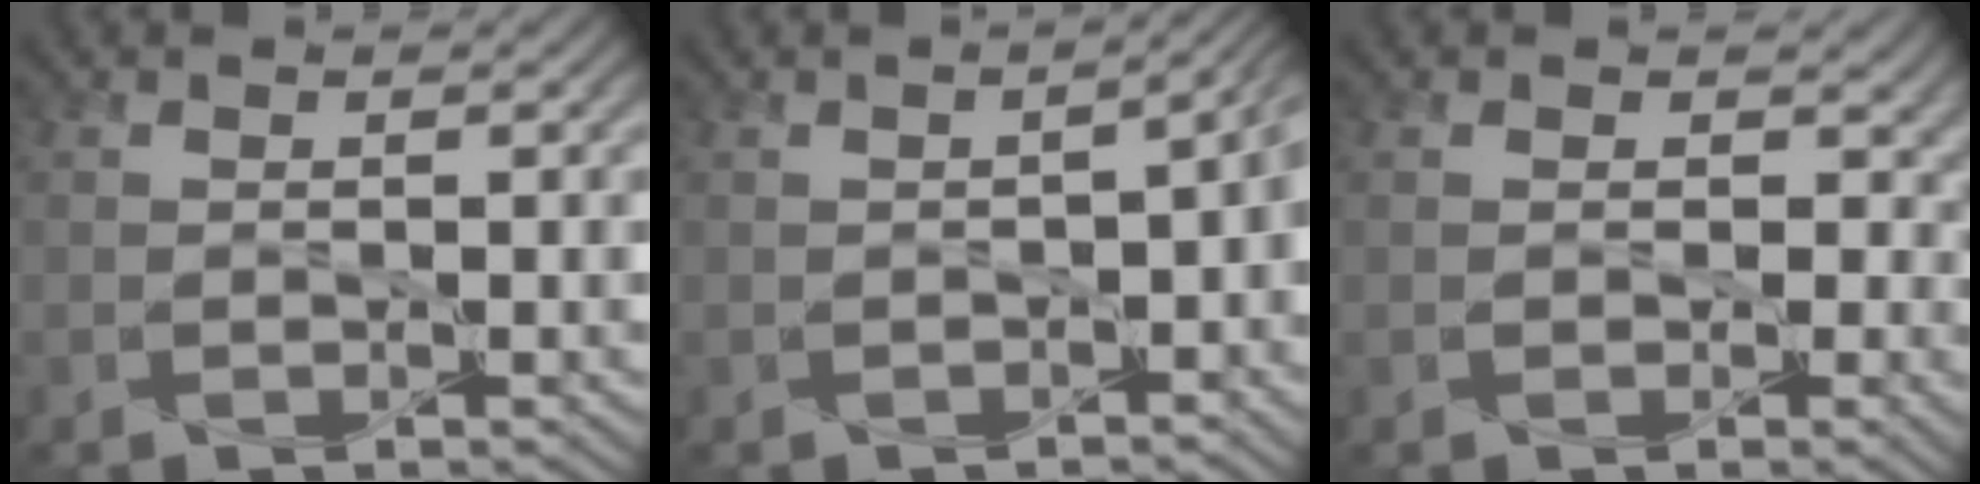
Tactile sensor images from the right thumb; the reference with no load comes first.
{"total": 3.5, "force": [-1.5, 1.6, 2.7], "torque": [-0.034, -0.012, -0.019]}
{"total": 4.4, "force": [0.3, 3.5, 2.7], "torque": [-0.036, -0.006, -0.002]}